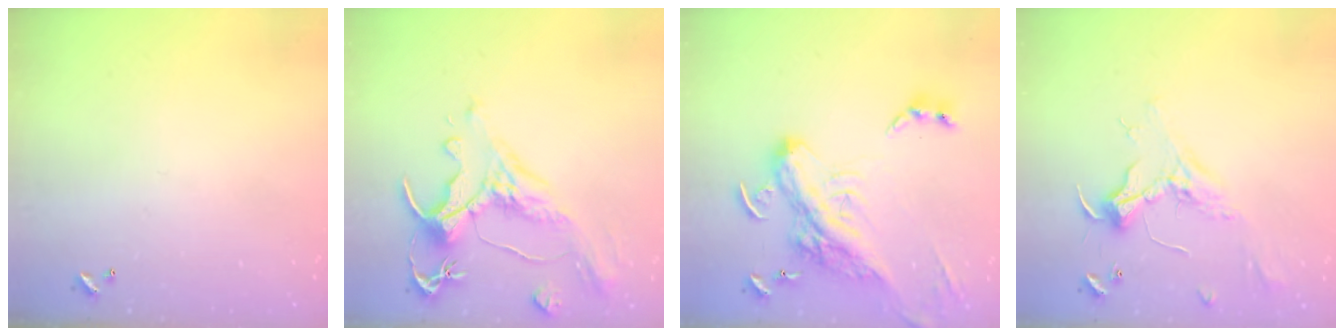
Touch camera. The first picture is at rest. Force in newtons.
{"total": 1.5, "press": 0.2, "slide": 1.5}
{"total": 10.0, "press": 9.8, "slide": 2.3}
{"total": 2.5, "press": 2.3, "slide": 0.8}